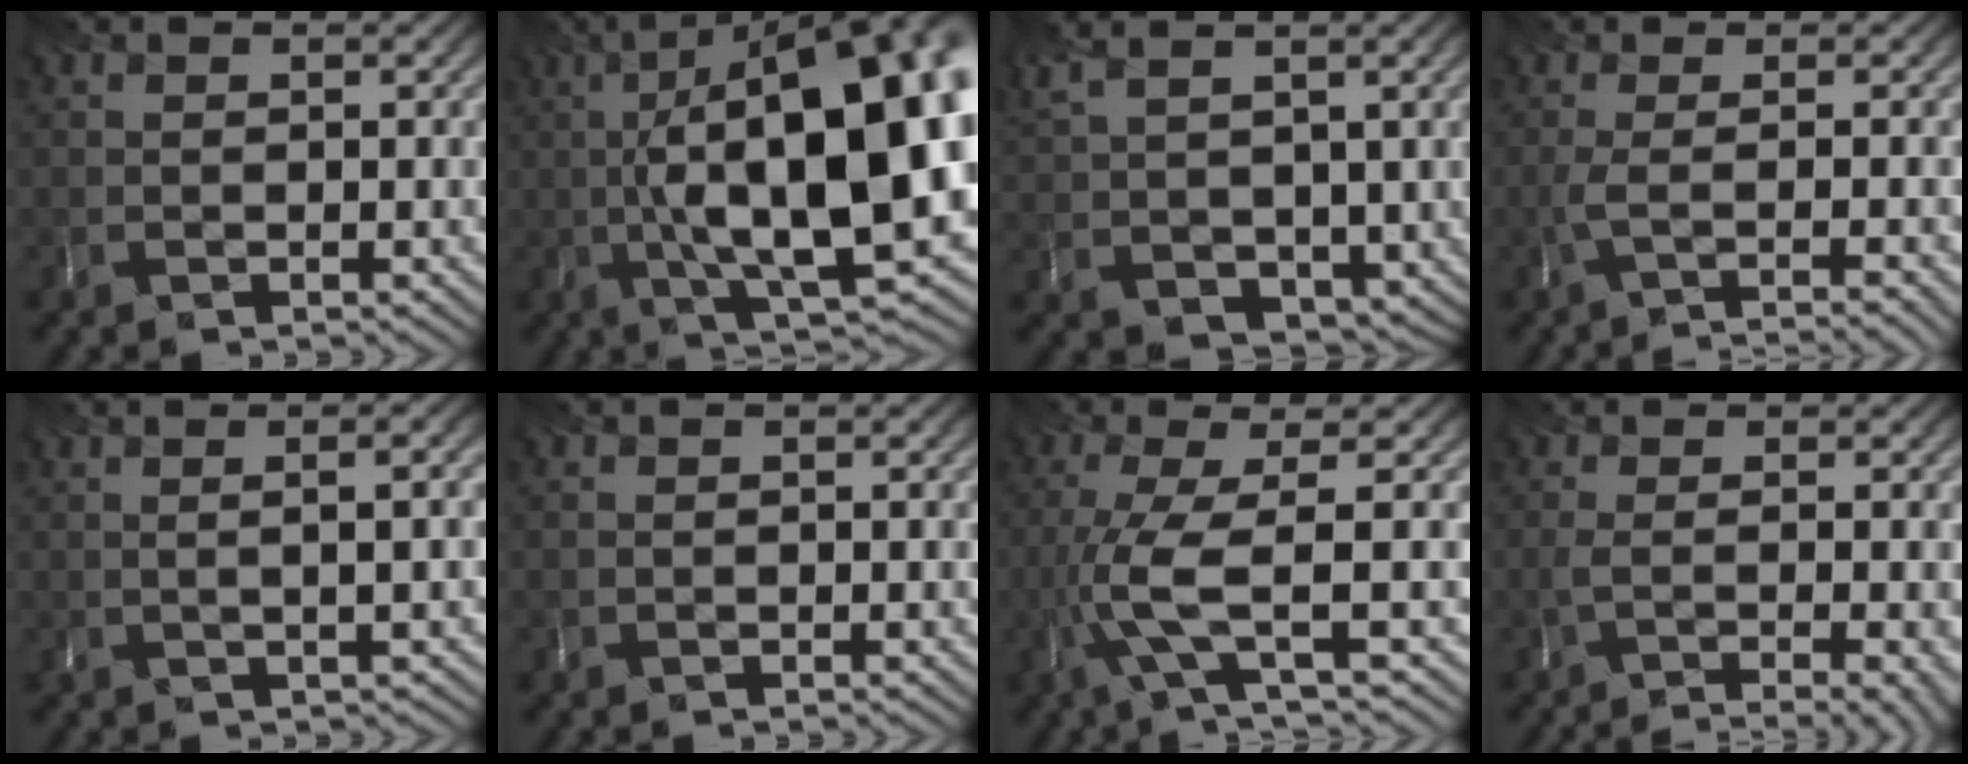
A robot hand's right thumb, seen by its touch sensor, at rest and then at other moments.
{"total": 18.1, "force": [-0.9, 7.0, 16.7], "torque": [-0.257, 0.017, -0.012]}
{"total": 5.0, "force": [2.3, 2.7, 3.6], "torque": [-0.115, -0.002, 0.060]}
{"total": 4.6, "force": [-1.8, 0.8, 4.1], "torque": [-0.058, -0.007, -0.039]}
{"total": 4.0, "force": [0.7, 1.1, 3.8], "torque": [-0.044, 0.021, -0.004]}
{"total": 0.0}
{"total": 6.0, "force": [-1.5, 0.9, 5.8], "torque": [-0.113, 0.004, -0.040]}
{"total": 6.7, "force": [-2.5, 1.8, 5.9], "torque": [-0.061, -0.012, -0.028]}